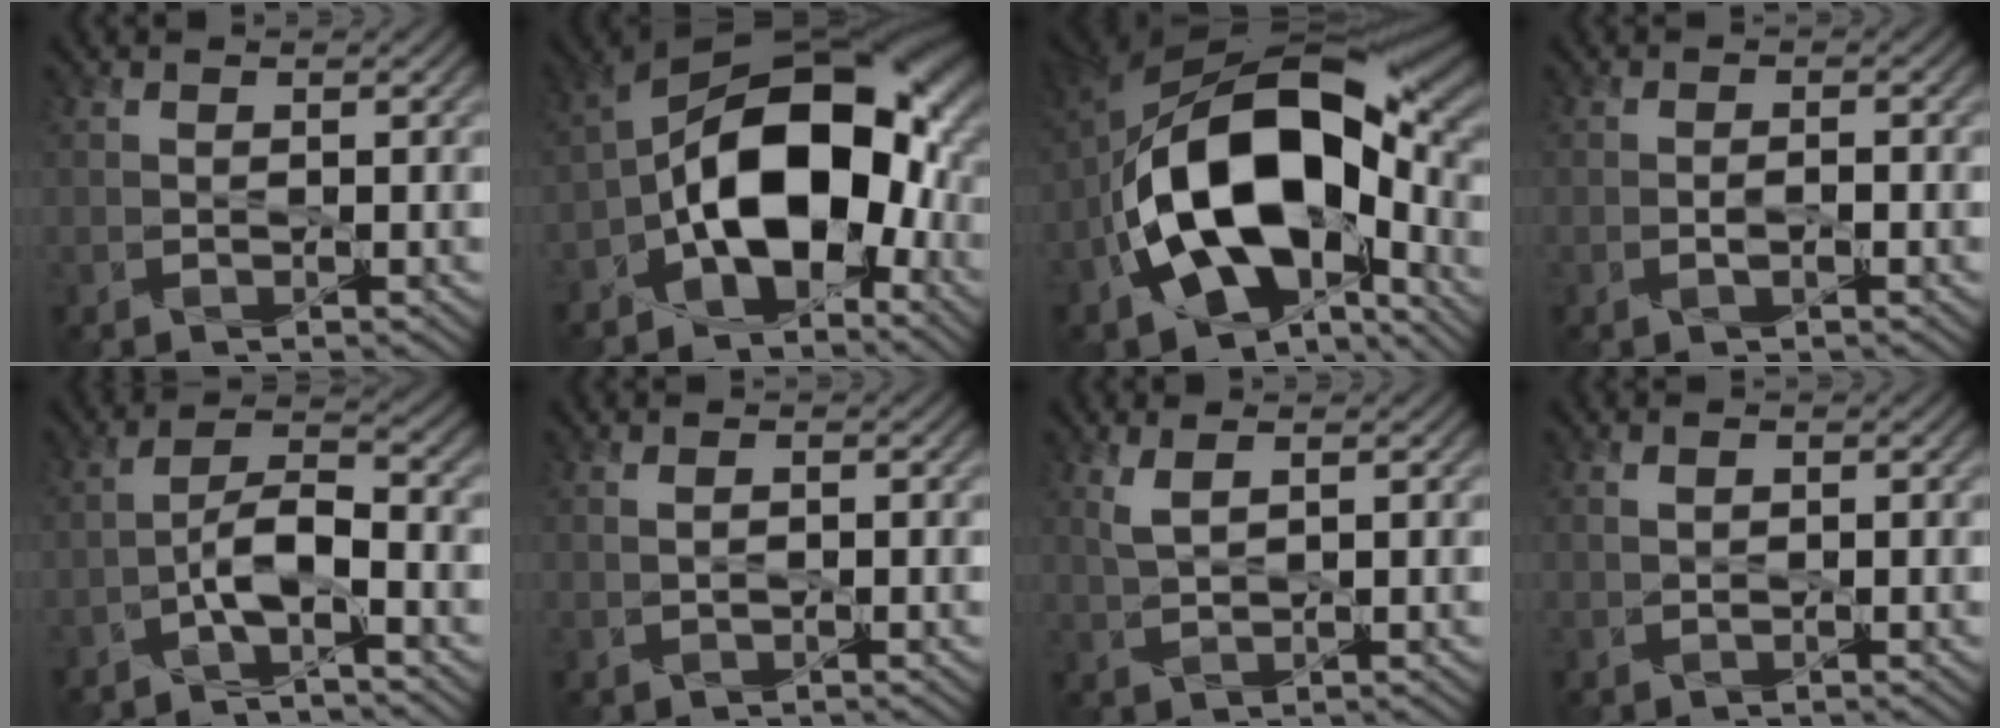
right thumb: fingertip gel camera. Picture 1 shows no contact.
{"total": 16.4, "force": [-3.7, 9.3, 13.0], "torque": [-0.191, 0.011, -0.072]}
{"total": 18.0, "force": [-3.3, 10.2, 14.5], "torque": [-0.269, -0.005, -0.048]}
{"total": 1.5, "force": [-0.7, 0.2, 1.3], "torque": [-0.008, 0.003, -0.010]}
{"total": 4.3, "force": [-2.5, 0.7, 3.4], "torque": [-0.058, 0.020, -0.051]}
{"total": 1.2, "force": [0.2, 0.6, 1.0], "torque": [-0.010, 0.005, 0.003]}
{"total": 3.3, "force": [1.4, 1.1, 2.7], "torque": [-0.067, 0.005, 0.031]}
{"total": 1.4, "force": [0.4, 0.8, 1.1], "torque": [-0.016, 0.008, 0.003]}